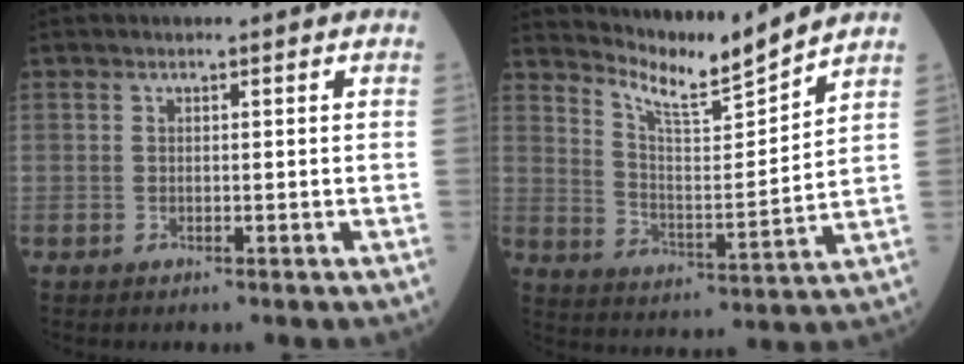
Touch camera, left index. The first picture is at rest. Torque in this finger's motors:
{"motor_torque": [-0.48, -0.73, 0.02, 0.03]}